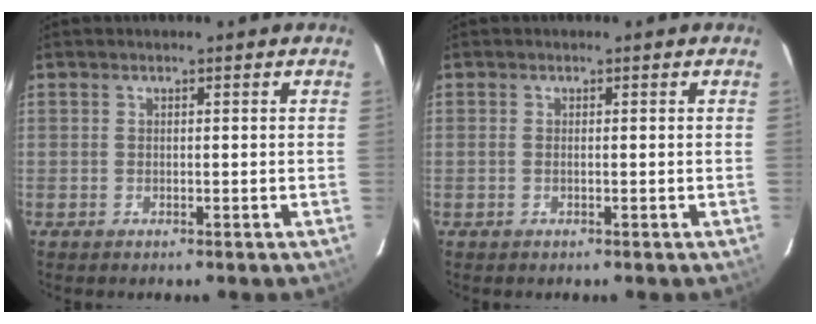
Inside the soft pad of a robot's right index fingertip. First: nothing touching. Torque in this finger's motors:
{"motor_torque": [-0.06, 0.02, -0.05, 0.00]}